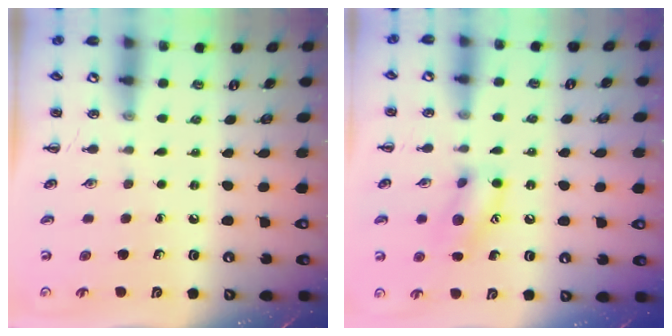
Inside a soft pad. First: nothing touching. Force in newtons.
{"total": 11.9, "press": 11.8, "slide": 1.4}